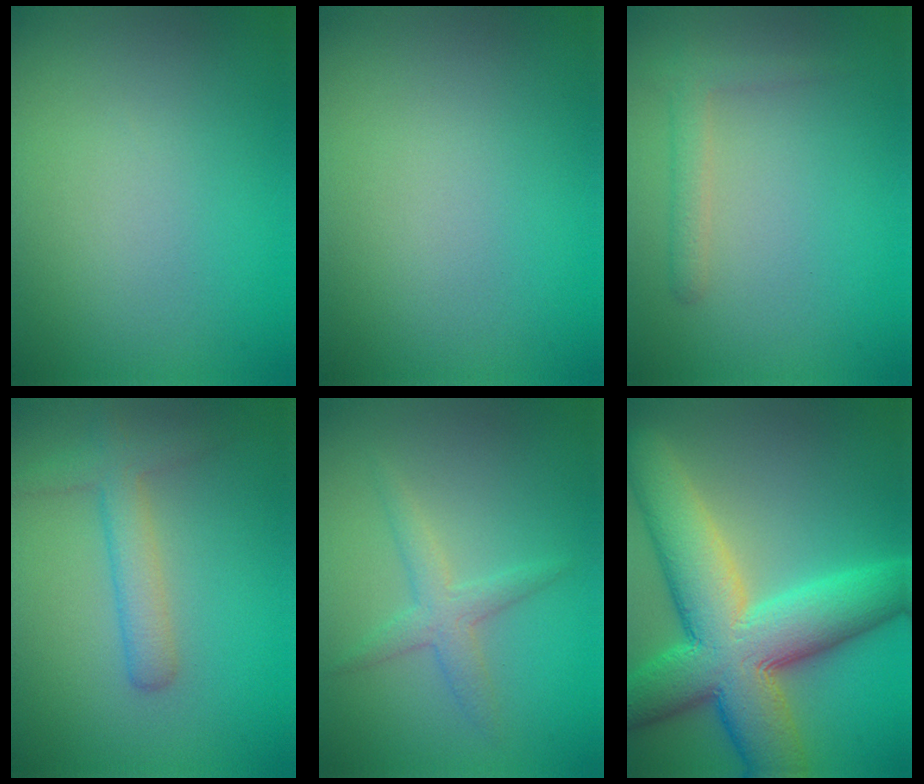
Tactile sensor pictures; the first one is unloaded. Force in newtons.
{"total": 0.0}
{"total": 1.8, "press": 1.8, "slide": 0.1}
{"total": 2.9, "press": 2.9, "slide": 0.2}
{"total": 2.2, "press": 2.2, "slide": 0.1}
{"total": 12.3, "press": 12.3, "slide": 0.6}